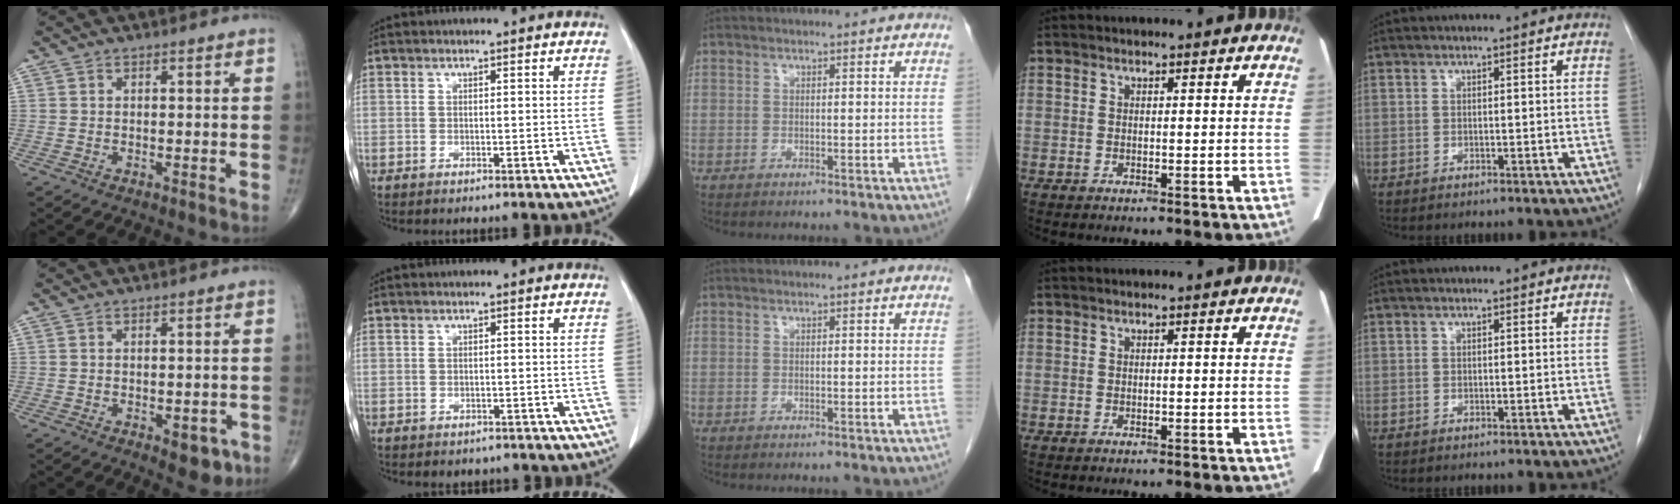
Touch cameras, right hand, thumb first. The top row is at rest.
{"thumb": {"total": 5.0, "force": [-2.2, 2.5, 3.7], "torque": [-0.024, 0.006, -0.020]}, "index": {"total": 1.6, "force": [-1.2, 1.1, 0.1], "torque": [-0.006, 0.002, -0.014]}}